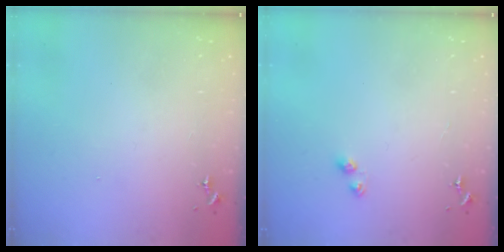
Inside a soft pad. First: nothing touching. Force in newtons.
{"total": 3.5, "press": 3.4, "slide": 0.6}